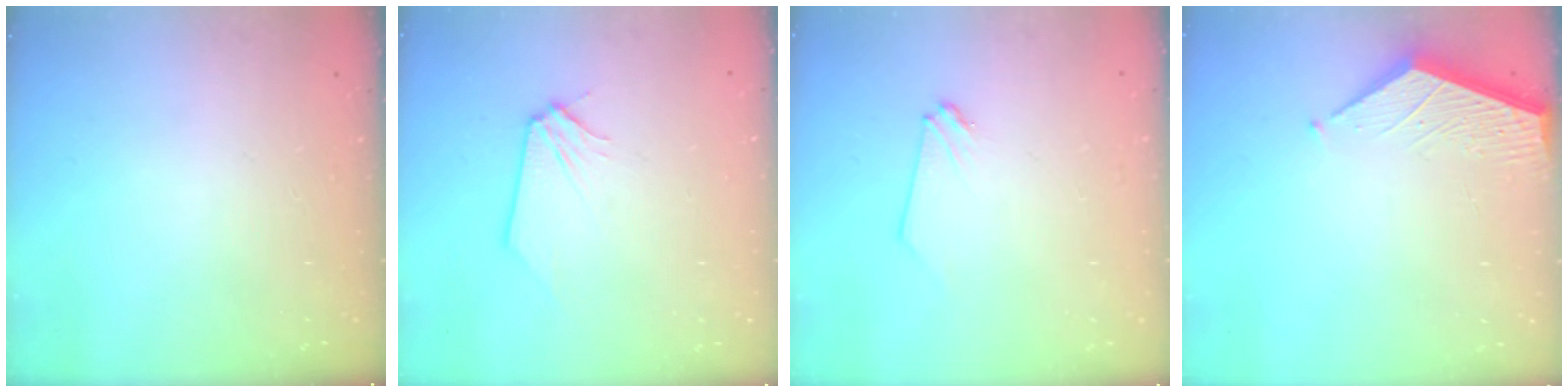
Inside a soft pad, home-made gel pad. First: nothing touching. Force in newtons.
{"total": 0.0}
{"total": 0.0}
{"total": 3.3, "press": 3.3, "slide": 0.4}